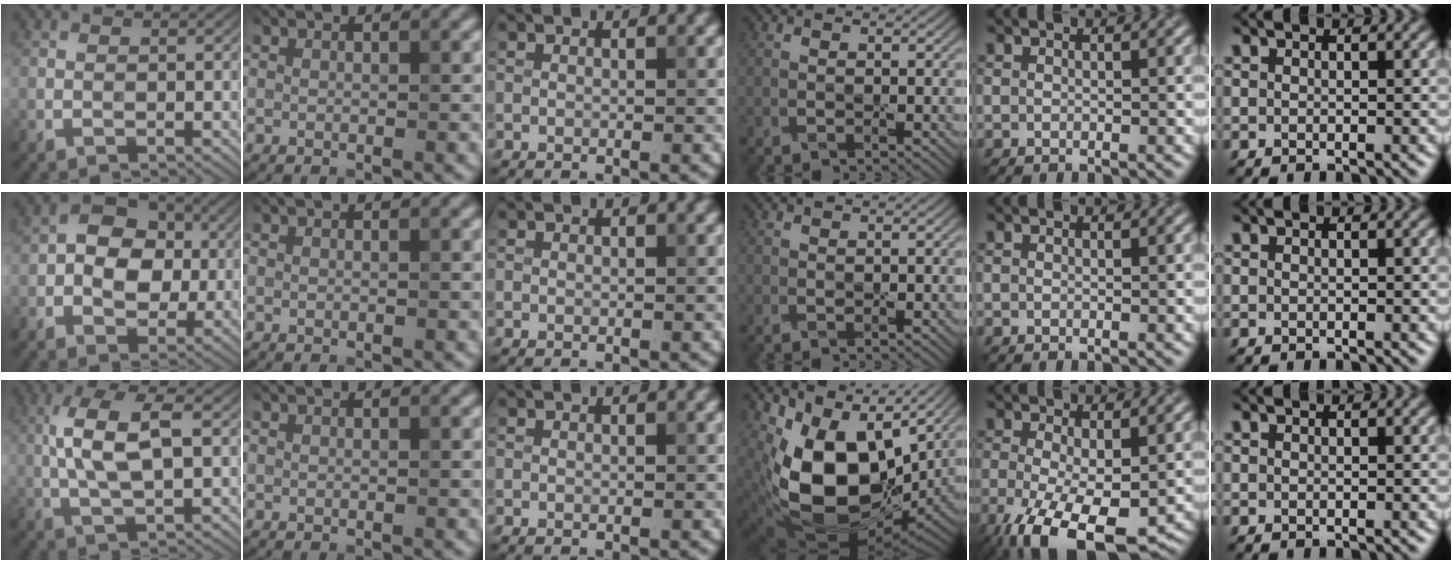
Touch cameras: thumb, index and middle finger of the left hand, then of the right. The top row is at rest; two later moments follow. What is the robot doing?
{"motion": "peel", "object": "envelope seal"}